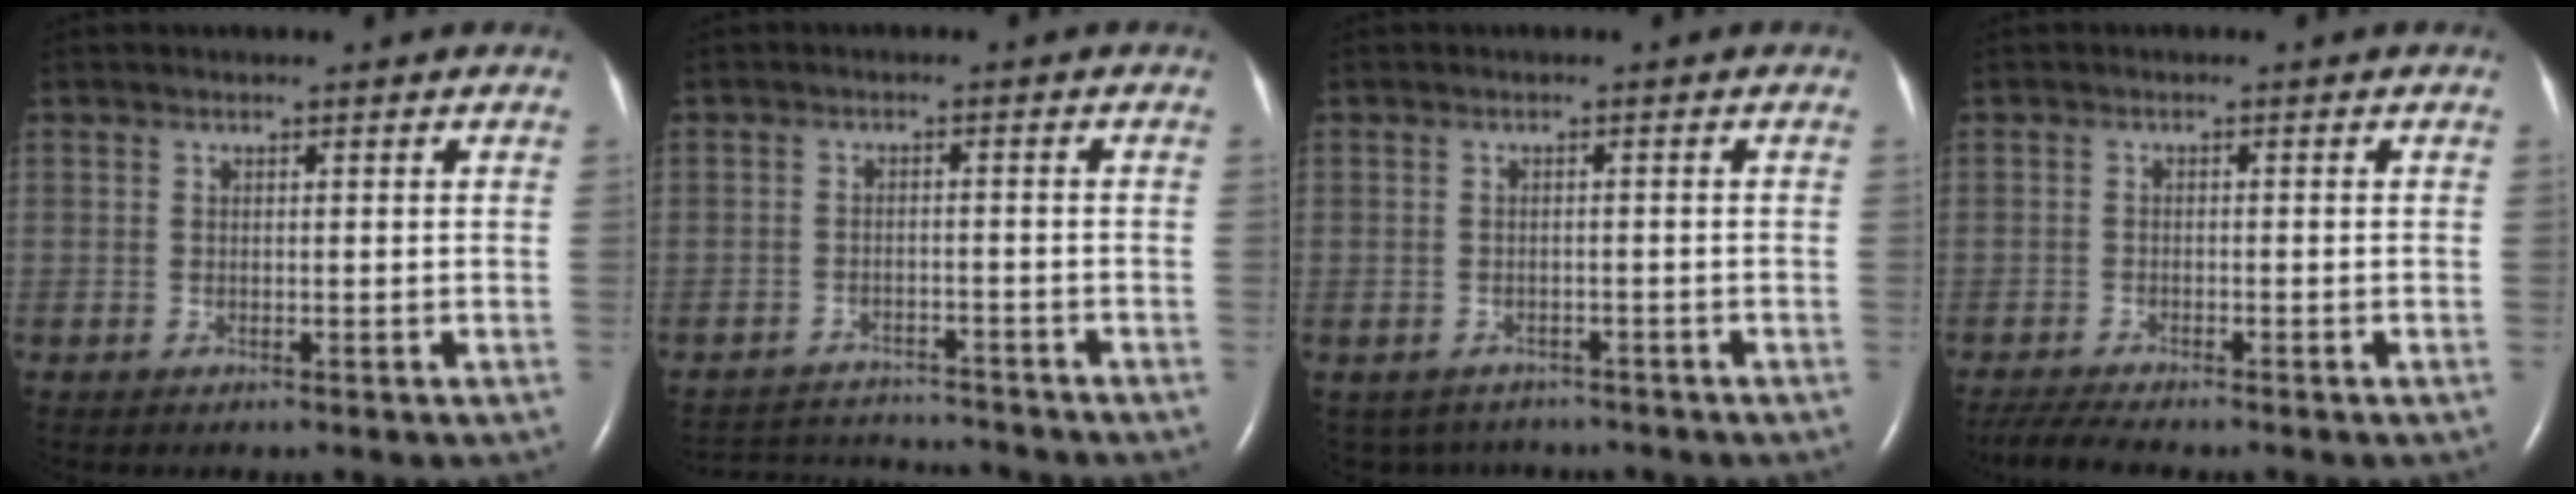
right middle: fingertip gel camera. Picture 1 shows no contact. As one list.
[{"total": 9.2, "force": [-9.2, 0.5, 0.8], "torque": [-0.019, 0.005, -0.137]}, {"total": 5.5, "force": [-4.8, 2.6, 0.3], "torque": [0.001, 0.005, -0.058]}, {"total": 4.8, "force": [-4.3, 0.1, 2.2], "torque": [-0.045, -0.020, -0.073]}]